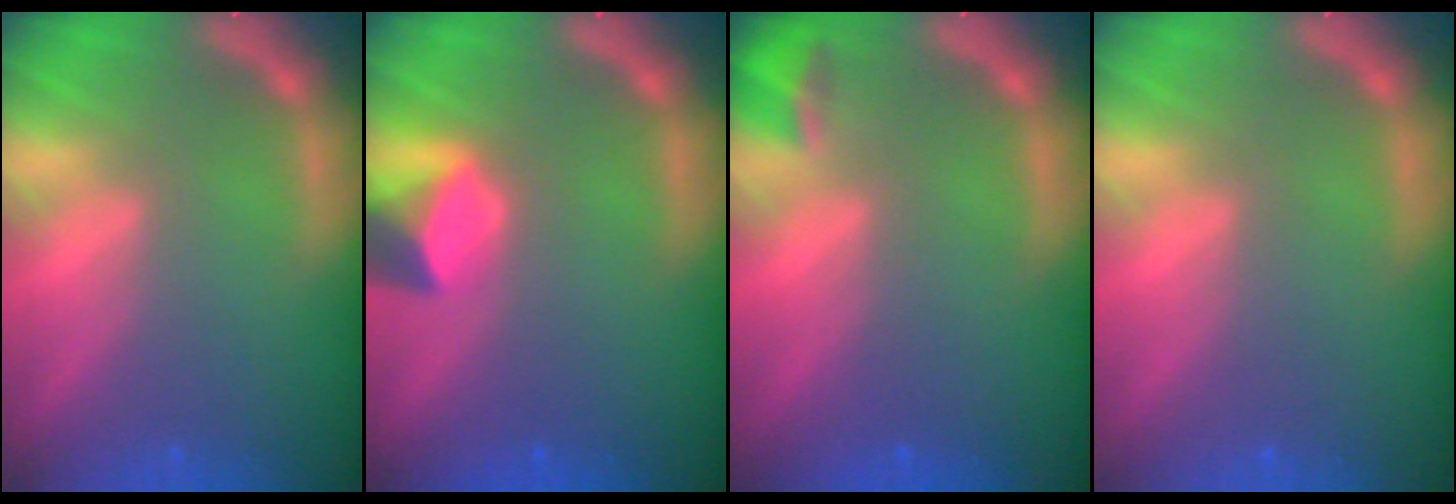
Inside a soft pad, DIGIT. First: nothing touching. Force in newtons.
{"total": 3.4}
{"total": 1.9}
{"total": 0.0}